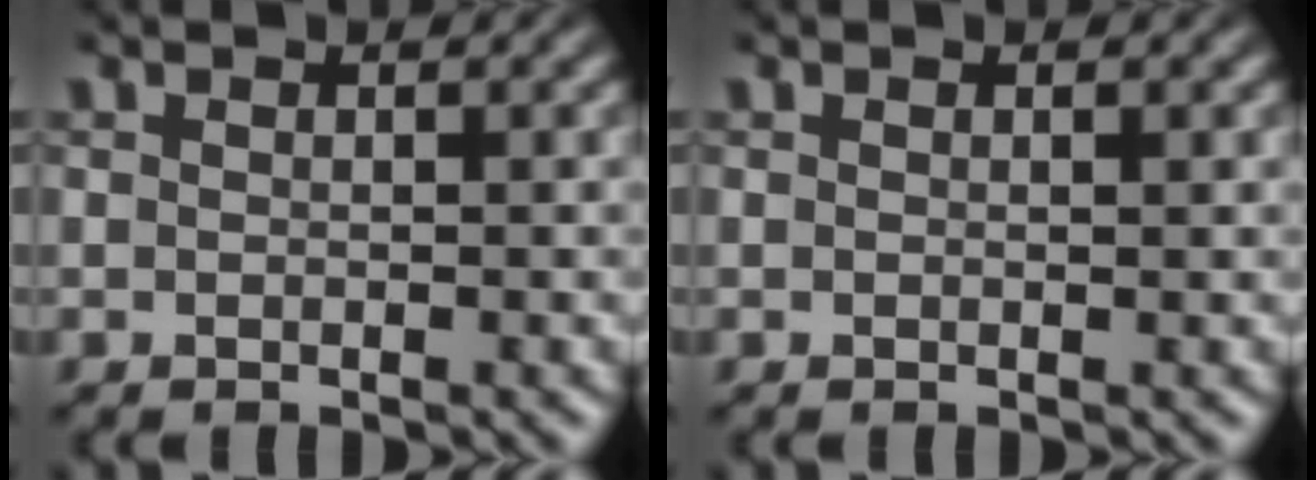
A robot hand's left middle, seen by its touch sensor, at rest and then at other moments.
{"total": 0.0}